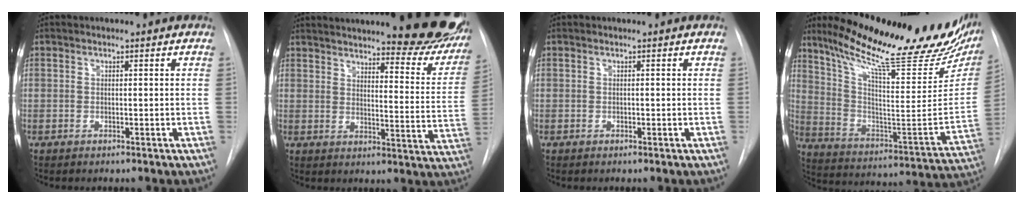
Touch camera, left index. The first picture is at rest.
{"total": 25.2, "force": [21.1, 4.4, 13.1], "torque": [-0.163, -0.048, 0.253]}
{"total": 0.0}
{"total": 30.8, "force": [24.2, 5.1, 18.4], "torque": [-0.293, -0.057, 0.339]}